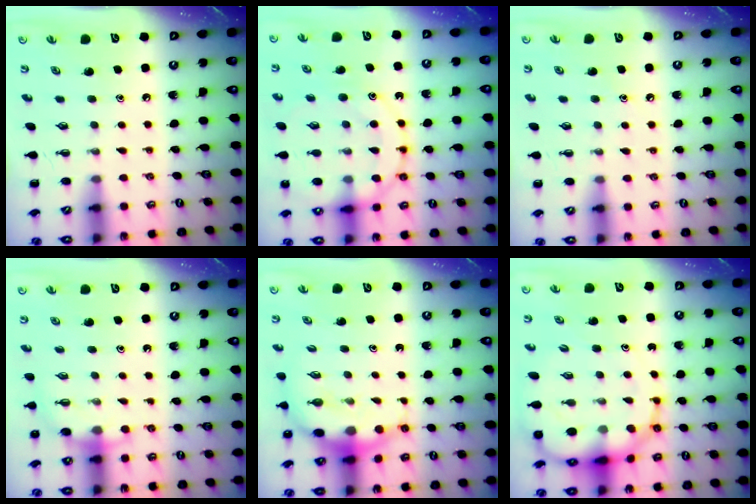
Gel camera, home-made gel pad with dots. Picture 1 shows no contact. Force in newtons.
{"total": 15.9, "press": 15.8, "slide": 1.6}
{"total": 5.0, "press": 4.7, "slide": 1.6}
{"total": 5.6, "press": 5.5, "slide": 1.0}
{"total": 7.0, "press": 6.8, "slide": 1.6}
{"total": 14.2, "press": 13.6, "slide": 3.9}